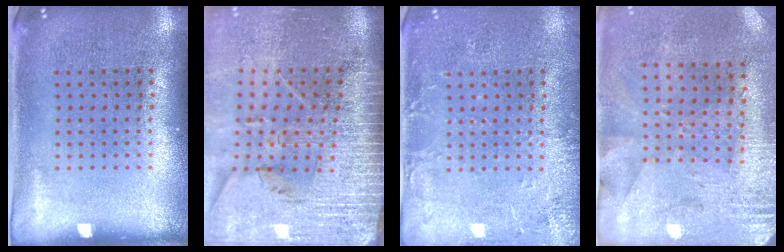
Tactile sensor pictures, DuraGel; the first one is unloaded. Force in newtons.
{"total": 3.9, "press": 3.4, "slide": 2.0}
{"total": 2.8, "press": 2.8, "slide": 0.4}
{"total": 2.8, "press": 2.2, "slide": 1.6}